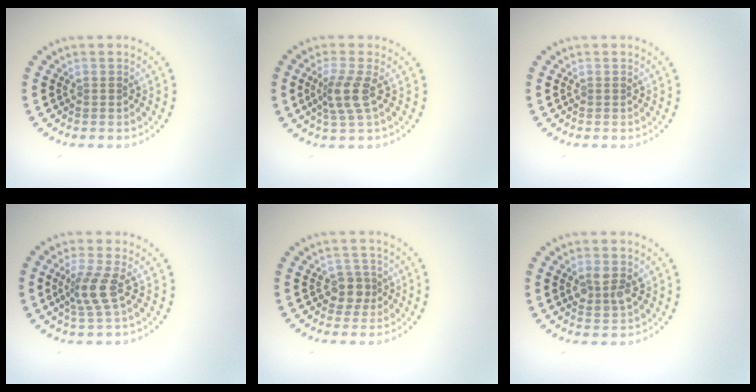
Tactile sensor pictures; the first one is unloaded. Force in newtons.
{"total": 2.9, "press": 2.2, "slide": 1.8}
{"total": 0.0}
{"total": 2.9, "press": 2.2, "slide": 2.0}
{"total": 2.1, "press": 1.8, "slide": 1.2}
{"total": 2.5, "press": 2.5, "slide": 0.4}